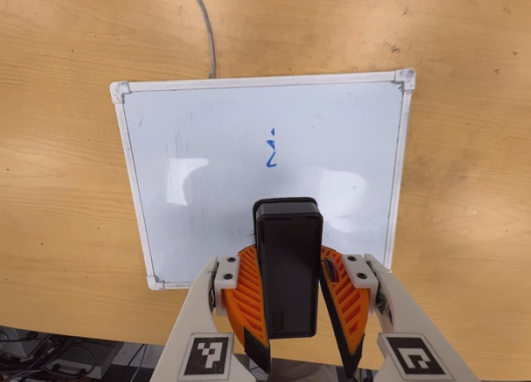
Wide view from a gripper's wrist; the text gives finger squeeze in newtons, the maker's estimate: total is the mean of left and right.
{"total": 9.5, "left": 9.6, "right": 9.3}